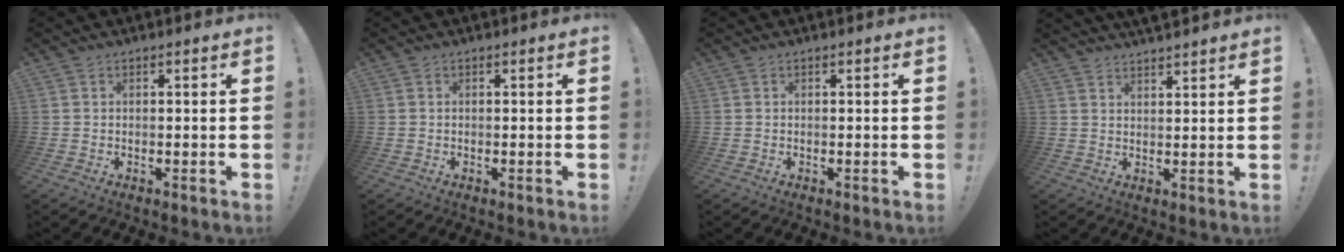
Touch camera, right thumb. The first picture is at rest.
{"total": 0.0}
{"total": 0.0}
{"total": 3.7, "force": [3.6, 0.7, 0.9], "torque": [-0.010, -0.024, 0.065]}